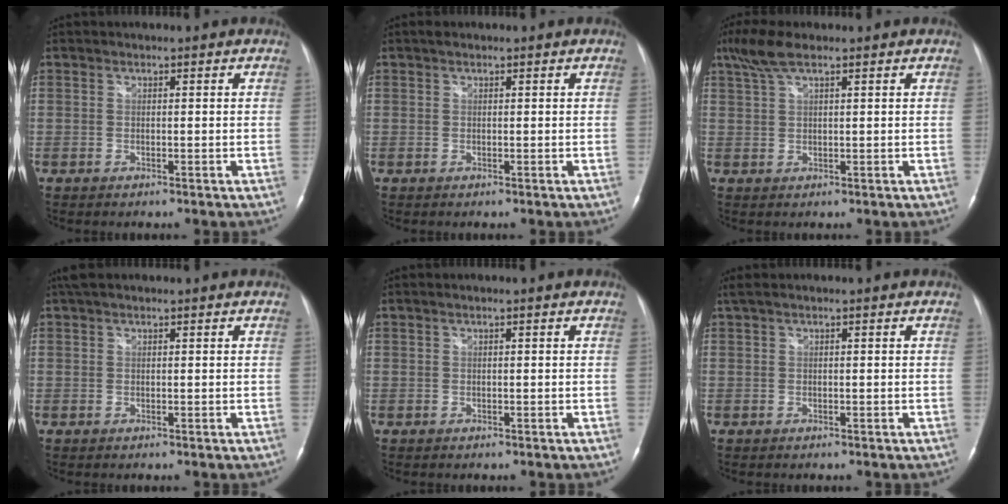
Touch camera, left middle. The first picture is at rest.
{"total": 0.7, "force": [0.5, 0.3, 0.5], "torque": [-0.009, 0.012, 0.005]}
{"total": 4.8, "force": [3.2, 0.9, 3.4], "torque": [-0.083, 0.023, 0.066]}
{"total": 3.0, "force": [2.1, 0.8, 1.9], "torque": [-0.038, 0.033, 0.040]}
{"total": 0.6, "force": [0.2, 0.0, 0.5], "torque": [-0.013, 0.003, 0.002]}
{"total": 1.4, "force": [0.8, 0.1, 1.1], "torque": [-0.030, 0.022, 0.015]}